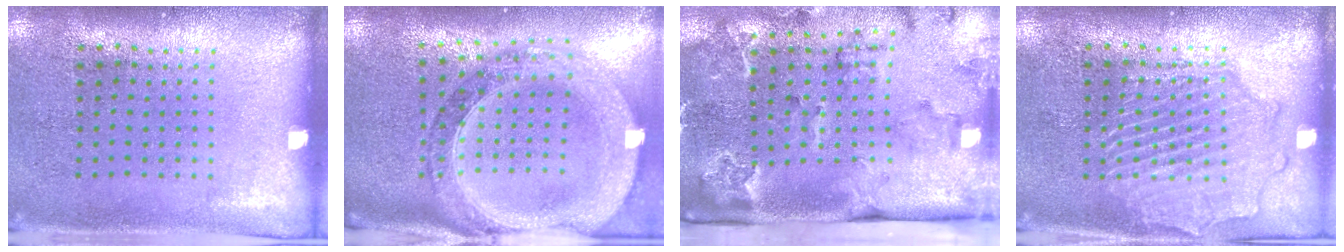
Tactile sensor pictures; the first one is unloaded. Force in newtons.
{"total": 2.3, "press": 2.1, "slide": 1.0}
{"total": 2.5, "press": 2.3, "slide": 0.9}
{"total": 2.6, "press": 2.6, "slide": 0.2}